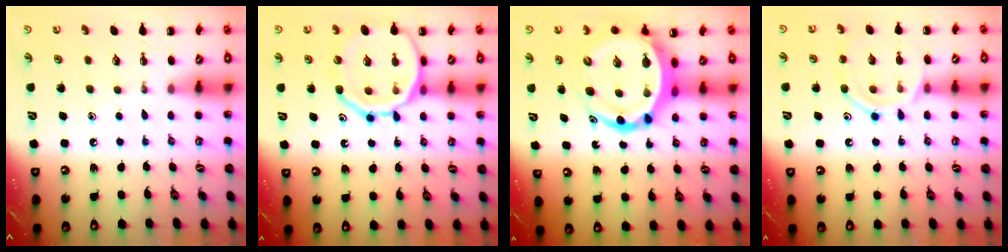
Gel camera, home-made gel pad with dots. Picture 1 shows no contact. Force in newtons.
{"total": 17.3, "press": 17.2, "slide": 2.1}
{"total": 14.7, "press": 14.2, "slide": 3.9}
{"total": 11.6, "press": 11.5, "slide": 1.1}